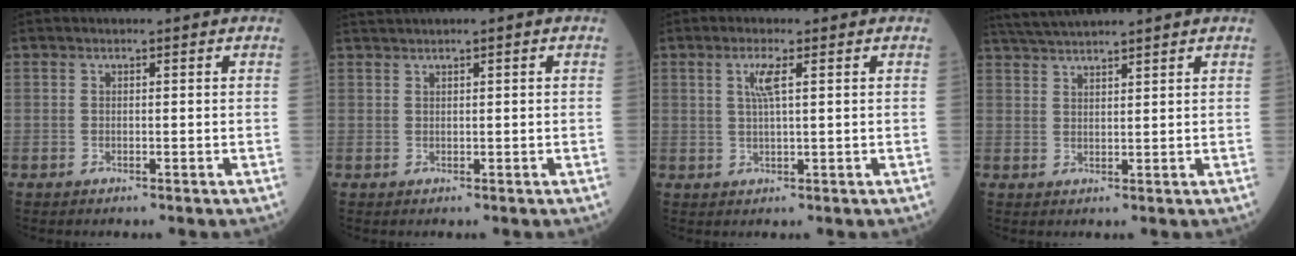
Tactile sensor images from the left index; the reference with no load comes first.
{"total": 1.2, "force": [0.9, -0.1, 0.8], "torque": [-0.020, 0.015, 0.022]}
{"total": 2.9, "force": [0.9, 0.0, 2.7], "torque": [-0.061, 0.001, 0.017]}
{"total": 6.1, "force": [5.6, -0.8, 2.4], "torque": [-0.048, 0.032, 0.103]}